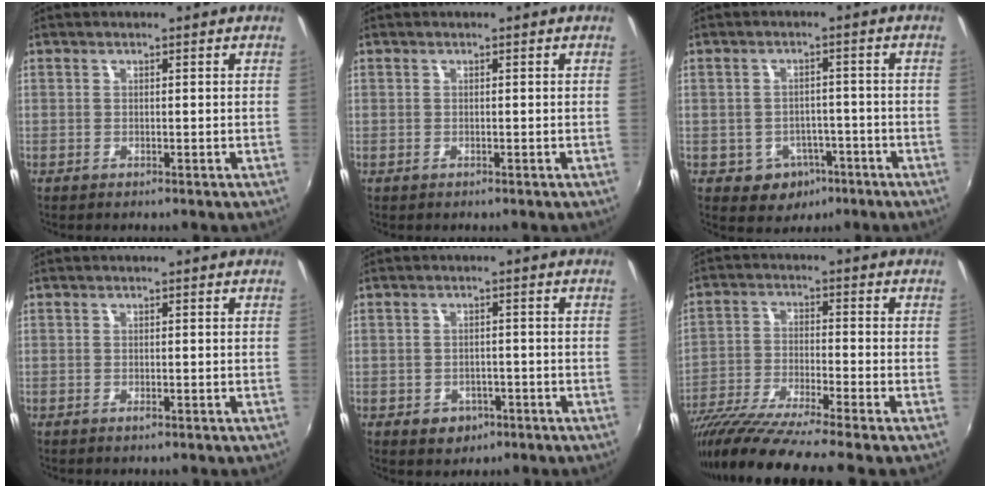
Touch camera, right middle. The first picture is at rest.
{"total": 0.0}
{"total": 6.1, "force": [-2.9, 5.1, 1.7], "torque": [-0.044, 0.012, -0.025]}
{"total": 0.6, "force": [-0.4, 0.2, 0.4], "torque": [-0.007, -0.001, -0.007]}
{"total": 4.6, "force": [-2.3, 3.6, 1.7], "torque": [-0.041, -0.001, -0.026]}
{"total": 14.9, "force": [-12.4, -1.3, 8.1], "torque": [-0.169, -0.045, -0.225]}